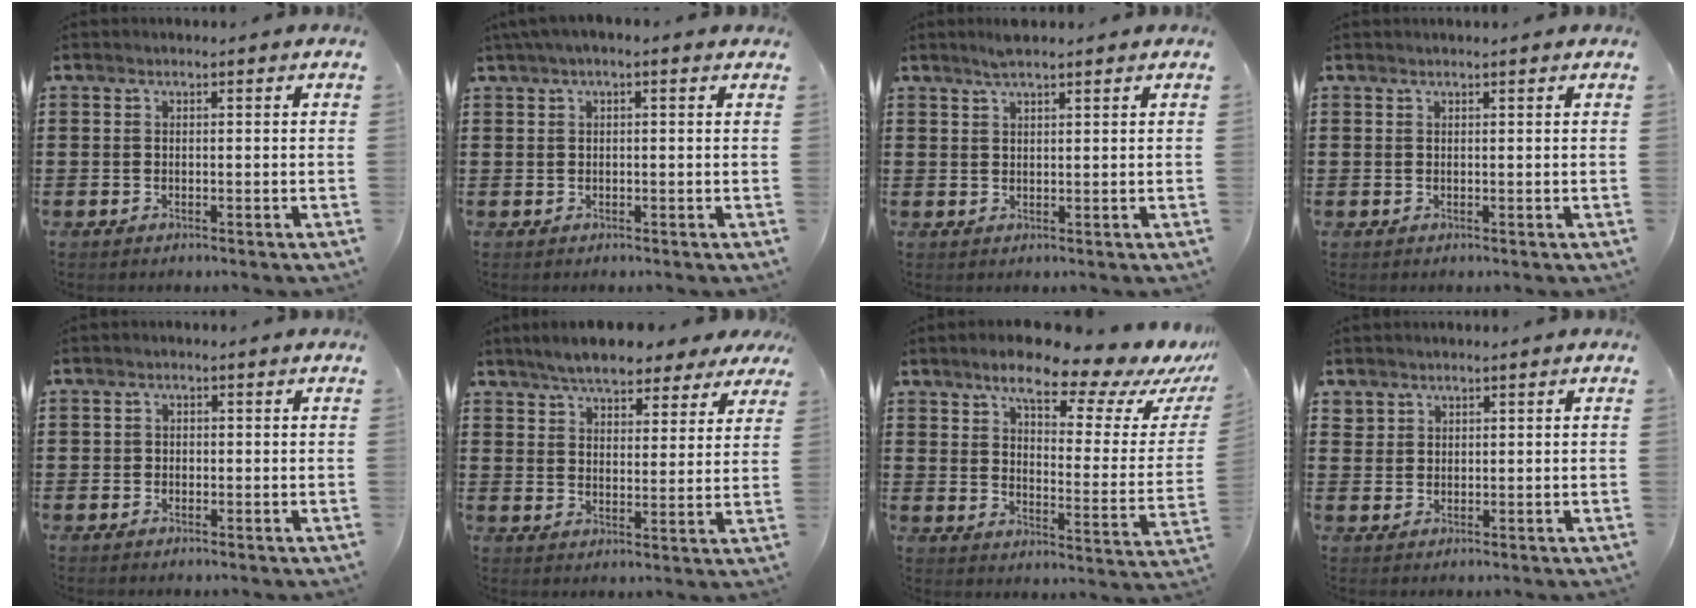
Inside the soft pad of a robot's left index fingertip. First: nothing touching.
{"total": 1.3, "force": [0.2, 0.2, 1.2], "torque": [-0.023, 0.000, 0.004]}
{"total": 2.3, "force": [1.9, 0.2, 1.2], "torque": [-0.025, 0.002, 0.036]}
{"total": 0.6, "force": [0.5, -0.1, 0.3], "torque": [-0.007, -0.002, 0.010]}
{"total": 0.8, "force": [-0.2, 0.8, 0.2], "torque": [-0.006, 0.004, -0.005]}
{"total": 5.8, "force": [5.3, 1.4, 1.8], "torque": [-0.058, -0.009, 0.096]}
{"total": 11.3, "force": [8.9, 2.7, 6.4], "torque": [-0.120, -0.052, 0.146]}
{"total": 1.7, "force": [1.4, 1.0, 0.0], "torque": [-0.005, 0.003, 0.028]}